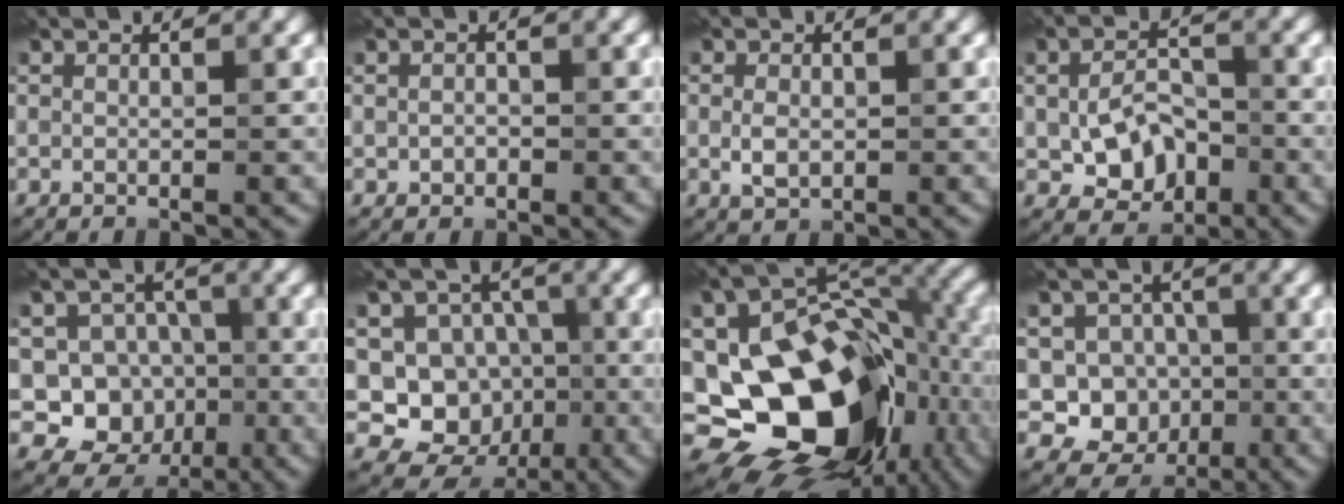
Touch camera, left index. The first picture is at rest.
{"total": 0.9, "force": [-0.3, 0.6, 0.6], "torque": [-0.016, -0.001, -0.006]}
{"total": 1.6, "force": [-0.4, 0.9, 1.3], "torque": [-0.029, -0.001, -0.005]}
{"total": 4.9, "force": [-1.7, 3.1, 3.5], "torque": [-0.065, -0.001, -0.026]}
{"total": 8.2, "force": [-2.0, 7.4, 2.9], "torque": [-0.047, 0.025, -0.055]}
{"total": 10.2, "force": [-2.3, 9.2, 3.6], "torque": [-0.077, 0.032, -0.051]}
{"total": 16.4, "force": [-3.8, 11.5, 11.1], "torque": [-0.180, -0.013, -0.056]}
{"total": 7.5, "force": [-1.4, 7.0, 2.2], "torque": [-0.038, 0.025, -0.044]}